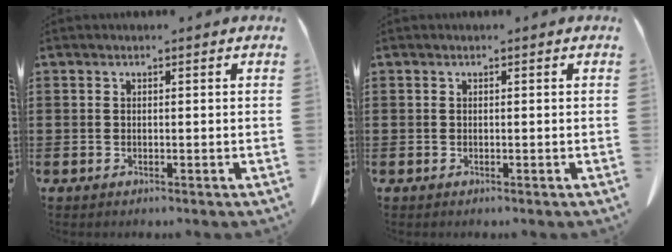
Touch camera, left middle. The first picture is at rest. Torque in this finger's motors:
{"motor_torque": [1.08, -1.06, 0.04, 0.01]}